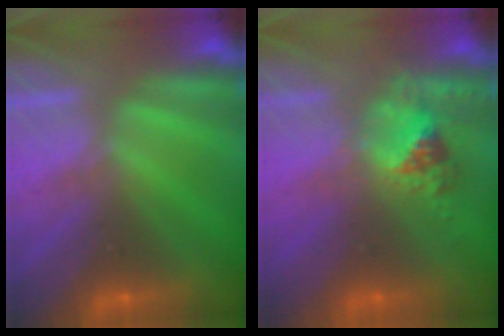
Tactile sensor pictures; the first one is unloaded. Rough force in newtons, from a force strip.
{"total": 2.4}